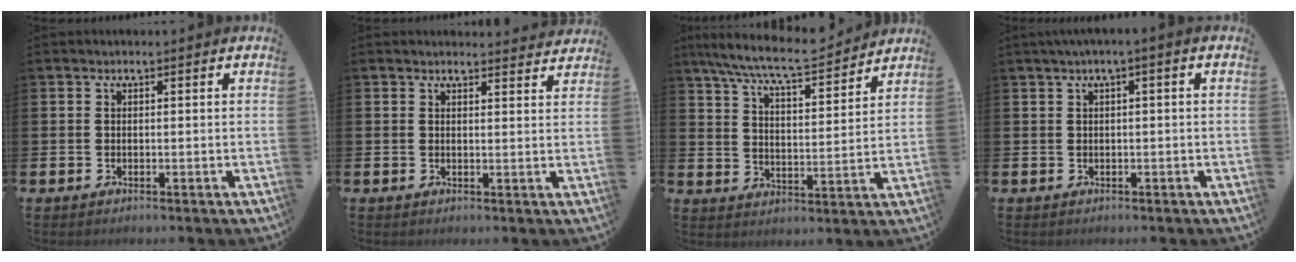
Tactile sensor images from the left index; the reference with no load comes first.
{"total": 2.2, "force": [2.2, 0.2, -0.1], "torque": [0.008, -0.015, 0.038]}
{"total": 8.7, "force": [8.0, 1.0, 3.2], "torque": [-0.090, -0.048, 0.141]}
{"total": 1.1, "force": [0.0, -0.1, 1.1], "torque": [-0.025, 0.001, 0.000]}